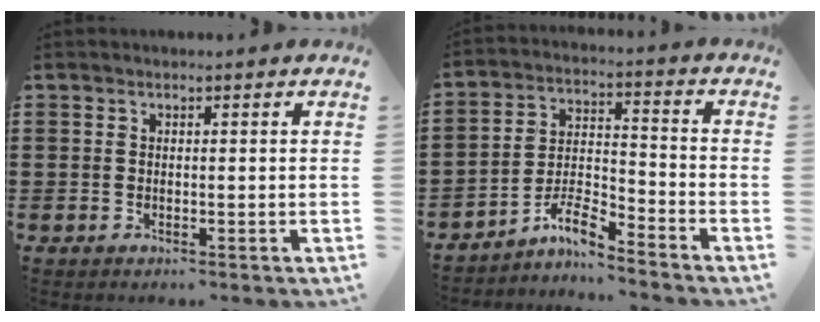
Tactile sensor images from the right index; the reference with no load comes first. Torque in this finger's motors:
{"motor_torque": [0.24, 0.12, 0.42, 0.08]}